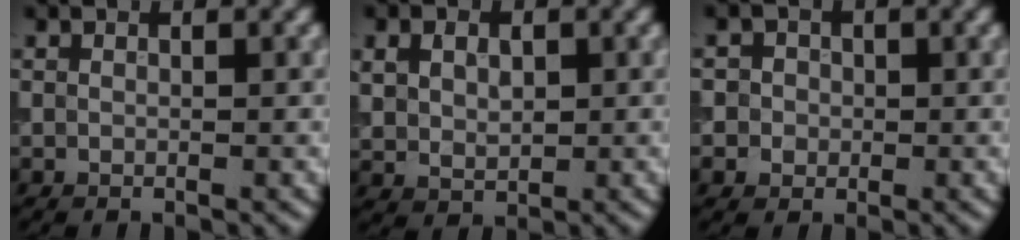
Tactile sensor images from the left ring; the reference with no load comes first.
{"total": 3.0, "force": [0.8, 2.2, 1.8], "torque": [-0.039, -0.001, 0.016]}
{"total": 3.1, "force": [0.5, 2.9, 0.9], "torque": [0.008, 0.012, -0.007]}